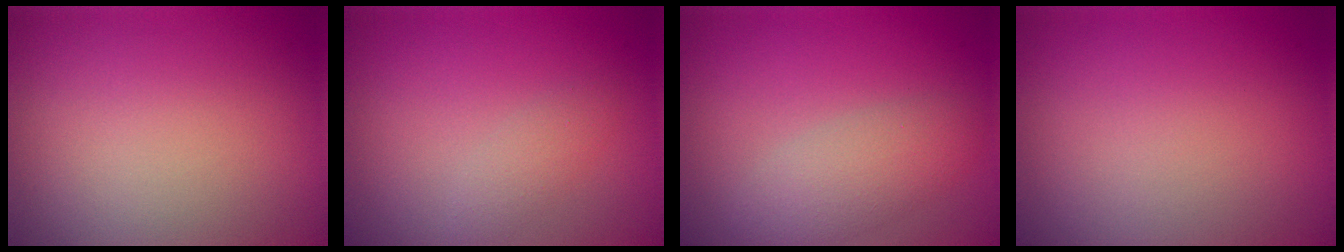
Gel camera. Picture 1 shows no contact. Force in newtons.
{"total": 1.3, "press": 1.3, "slide": 0.1}
{"total": 3.1, "press": 3.1, "slide": 0.2}
{"total": 0.0}